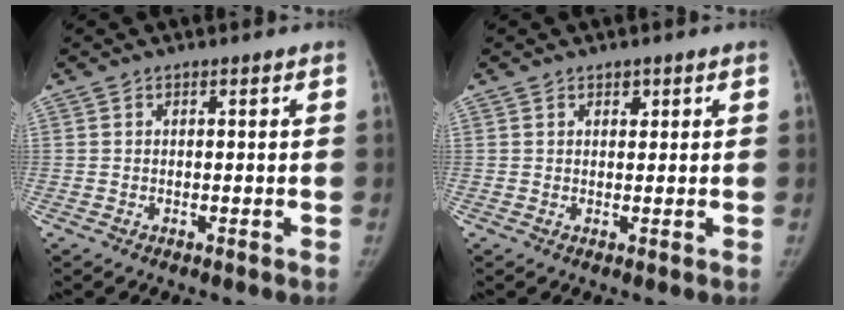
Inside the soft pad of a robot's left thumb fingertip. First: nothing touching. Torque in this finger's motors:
{"motor_torque": [0.09, 0.07, 0.15, -0.27, 0.03]}